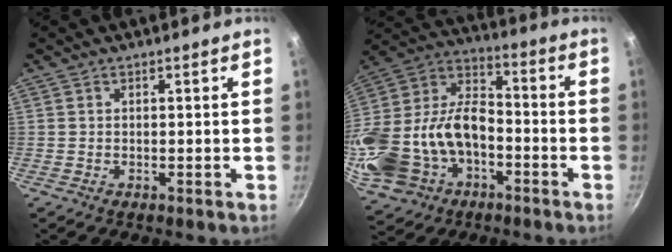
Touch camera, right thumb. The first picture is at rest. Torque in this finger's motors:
{"motor_torque": [2.51, 2.50, 1.39, -1.38, 0.27]}